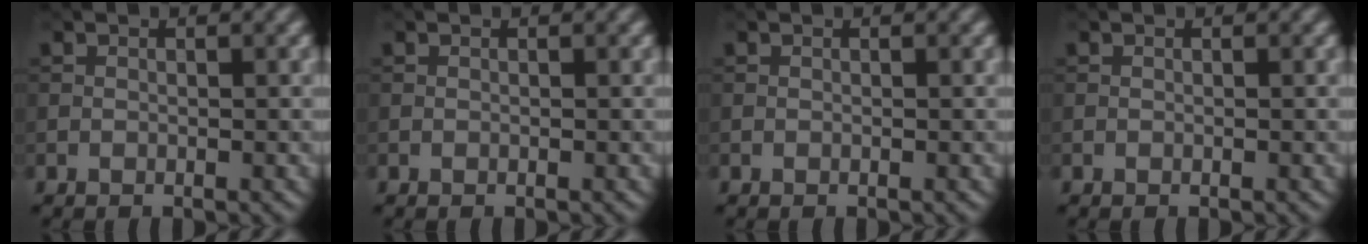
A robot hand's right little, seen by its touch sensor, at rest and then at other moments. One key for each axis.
{"total": 0.0}
{"total": 0.0}
{"total": 0.0}